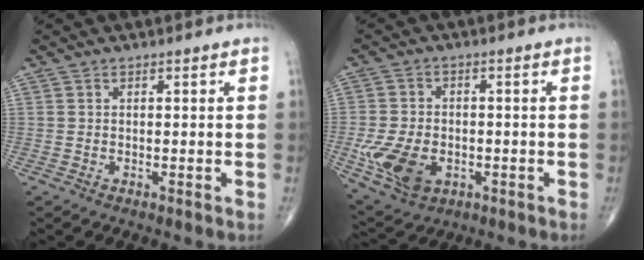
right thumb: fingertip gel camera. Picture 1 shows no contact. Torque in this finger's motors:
{"motor_torque": [2.59, 2.42, 0.55, -0.63, 0.34]}